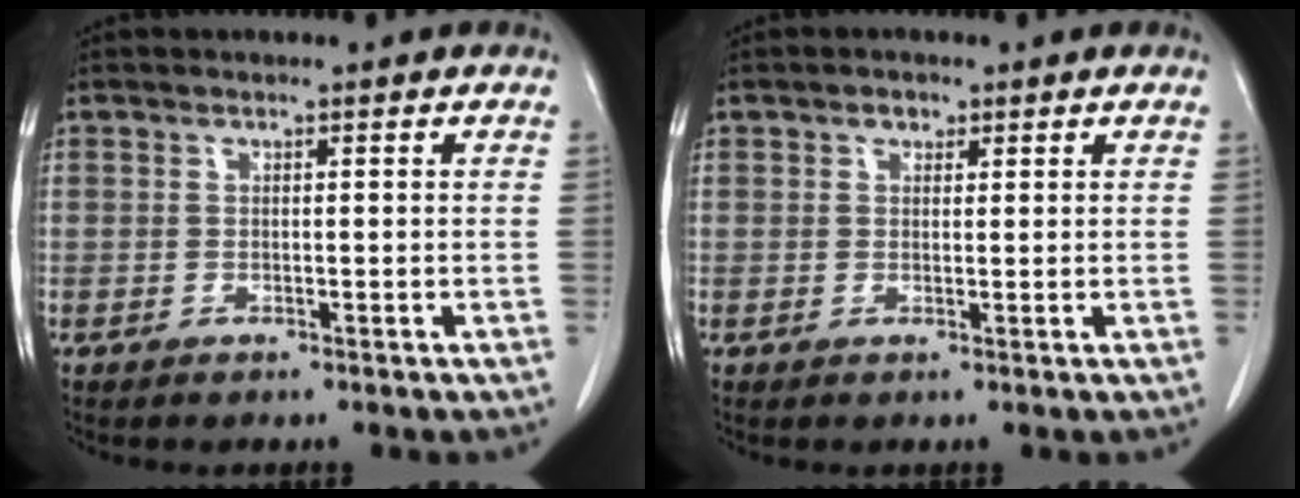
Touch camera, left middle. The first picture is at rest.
{"total": 1.2, "force": [0.8, 0.9, 0.4], "torque": [-0.005, -0.002, 0.011]}